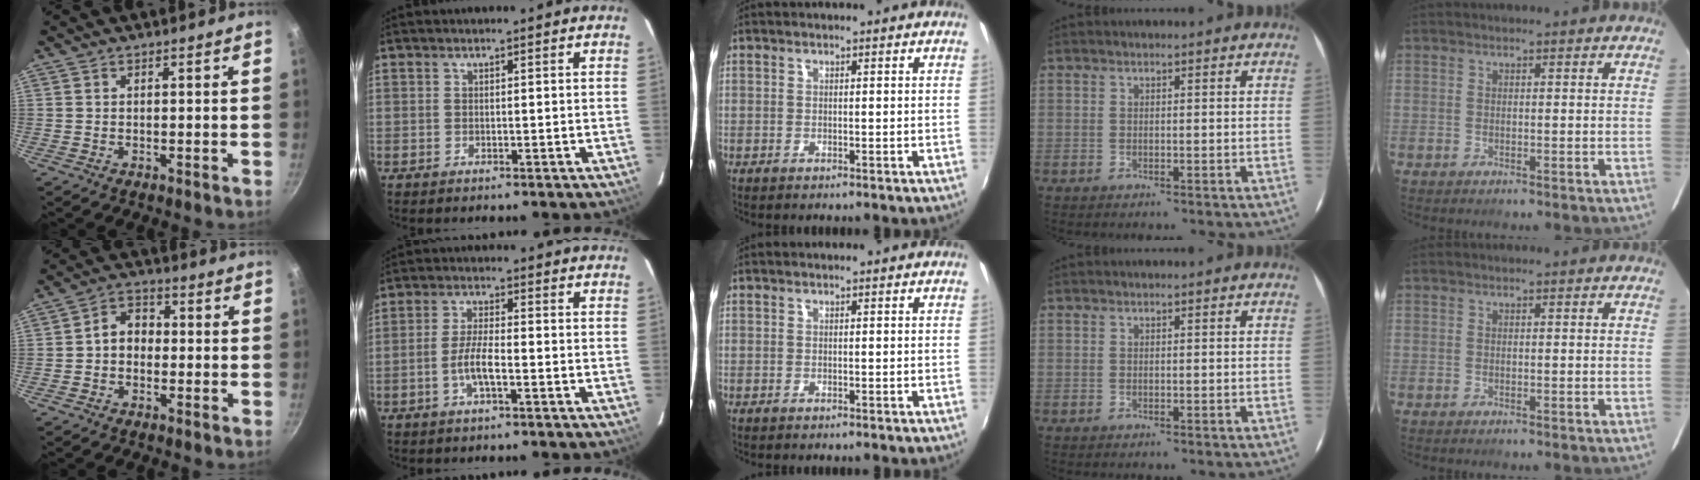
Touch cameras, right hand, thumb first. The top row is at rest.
{"thumb": {"total": 5.6, "force": [-0.6, 4.4, 3.4], "torque": [-0.028, 0.021, -0.022]}, "index": {"total": 4.9, "force": [-2.0, 1.0, 4.4], "torque": [-0.090, 0.000, -0.038]}}